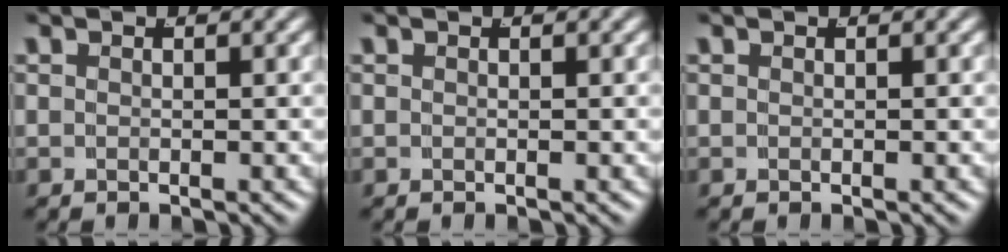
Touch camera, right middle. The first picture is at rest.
{"total": 0.0}
{"total": 0.0}